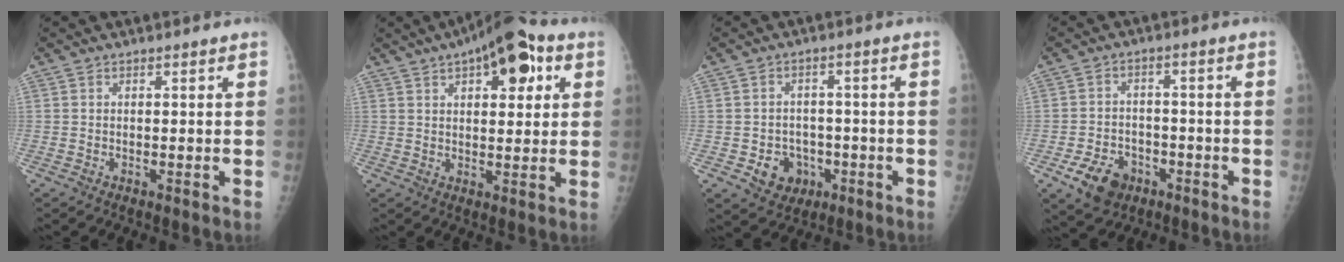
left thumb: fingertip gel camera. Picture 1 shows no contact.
{"total": 13.2, "force": [5.8, 5.9, 10.3], "torque": [-0.108, 0.002, 0.078]}
{"total": 6.6, "force": [-2.3, 5.6, 2.6], "torque": [-0.012, 0.017, -0.027]}
{"total": 8.0, "force": [-4.2, 5.8, 3.7], "torque": [-0.048, 0.023, -0.065]}